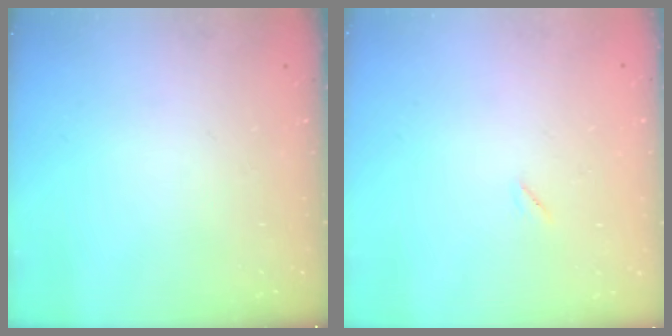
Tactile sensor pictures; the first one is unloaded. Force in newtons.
{"total": 1.6, "press": 1.6, "slide": 0.1}